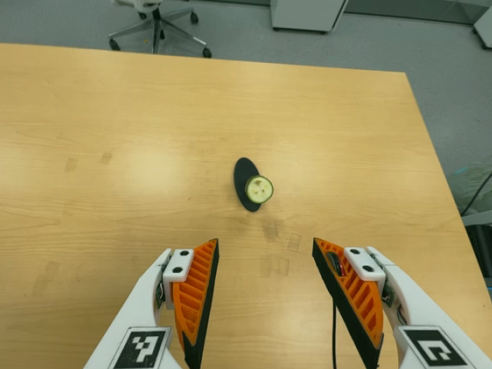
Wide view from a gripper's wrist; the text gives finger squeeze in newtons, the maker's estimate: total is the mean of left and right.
{"total": 0.0}